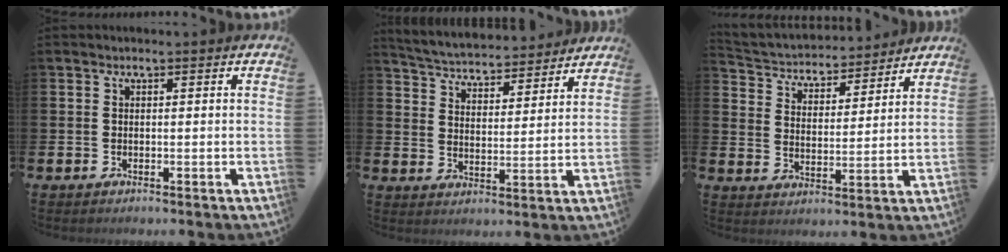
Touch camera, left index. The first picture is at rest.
{"total": 4.7, "force": [4.7, 0.8, 0.3], "torque": [-0.033, -0.042, 0.077]}
{"total": 4.3, "force": [4.0, 1.6, 0.2], "torque": [-0.034, -0.037, 0.061]}